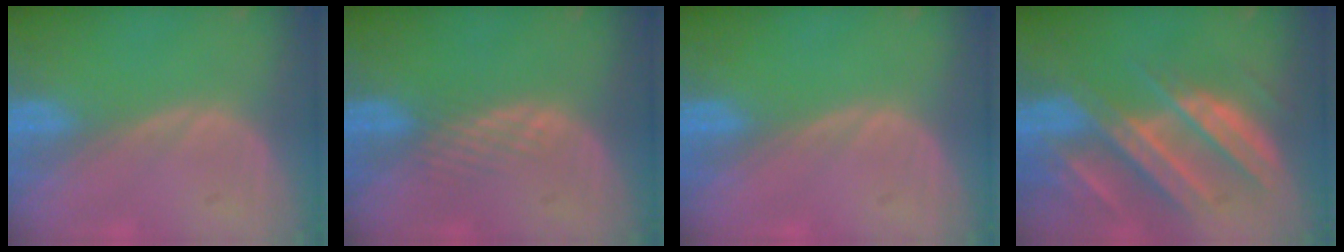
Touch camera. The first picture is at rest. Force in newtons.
{"total": 1.8, "press": 1.8, "slide": 0.2}
{"total": 0.0}
{"total": 10.3, "press": 9.2, "slide": 4.8}